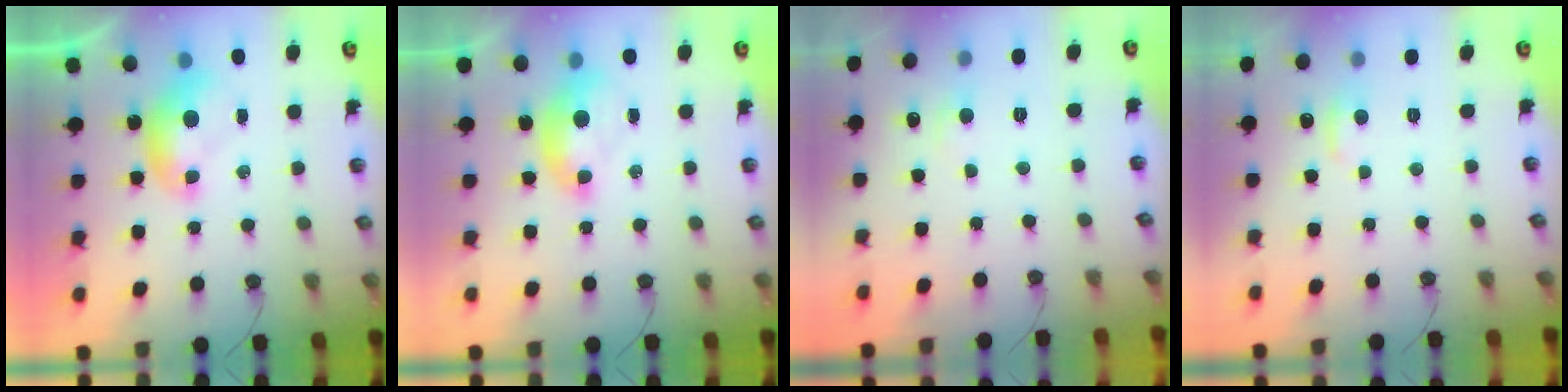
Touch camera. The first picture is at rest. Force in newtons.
{"total": 1.6, "press": 1.5, "slide": 0.6}
{"total": 0.7, "press": 0.1, "slide": 0.7}
{"total": 1.0, "press": 0.7, "slide": 0.7}